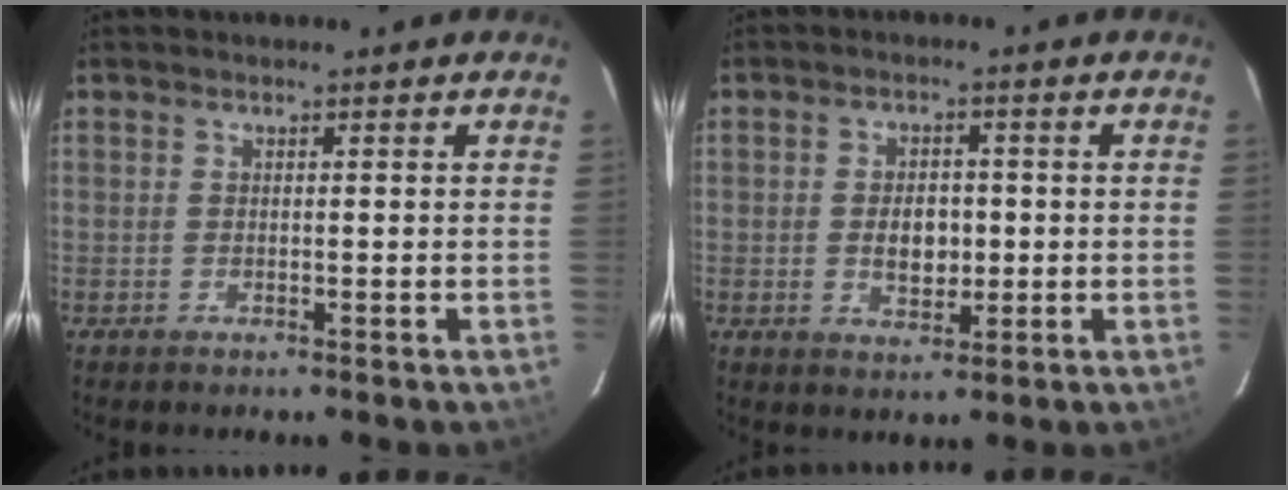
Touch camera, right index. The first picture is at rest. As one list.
[{"total": 5.1, "force": [-0.5, 3.3, 3.9], "torque": [-0.070, 0.002, -0.004]}]